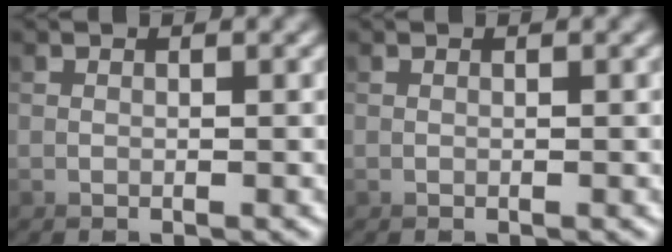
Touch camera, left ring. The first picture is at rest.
{"total": 0.0}